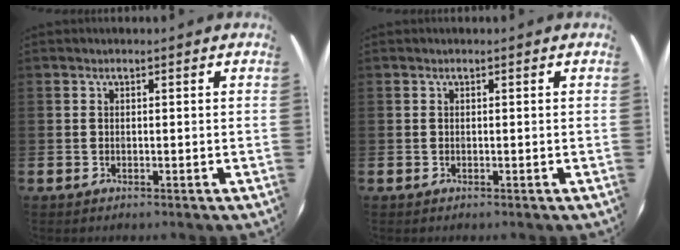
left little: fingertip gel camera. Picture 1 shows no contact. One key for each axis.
{"total": 0.0}